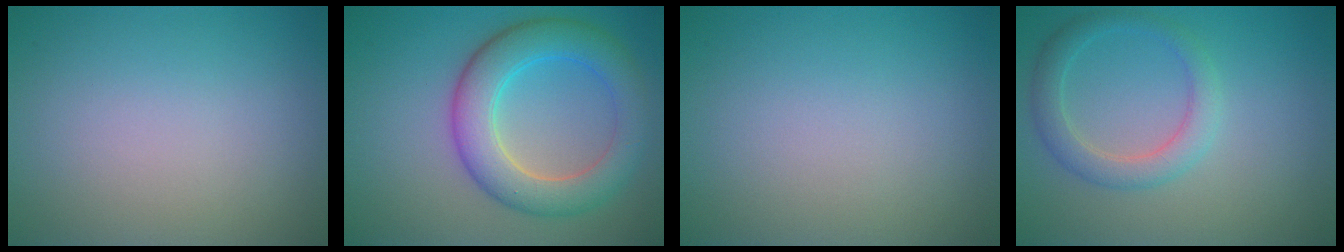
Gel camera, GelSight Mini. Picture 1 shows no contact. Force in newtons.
{"total": 6.6, "press": 6.6, "slide": 0.1}
{"total": 0.0}
{"total": 2.8, "press": 2.8, "slide": 0.2}